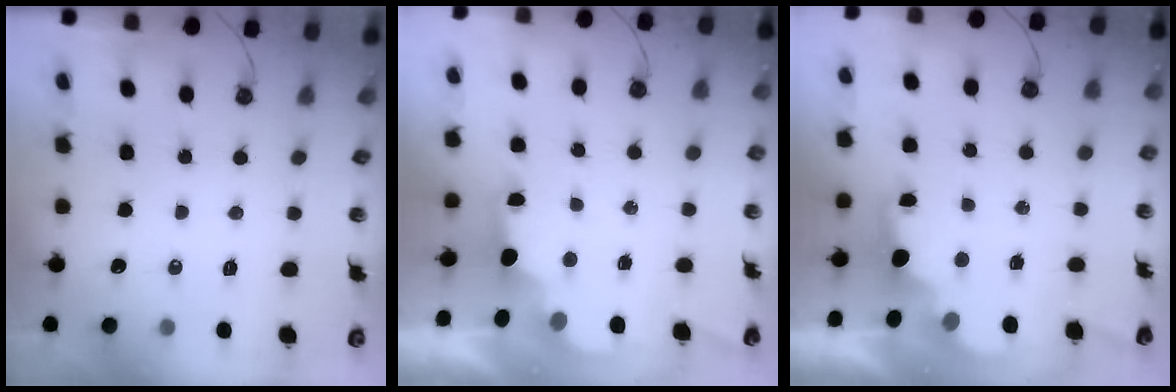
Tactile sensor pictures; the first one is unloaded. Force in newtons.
{"total": 2.5, "press": 2.4, "slide": 0.7}
{"total": 2.5, "press": 2.4, "slide": 0.8}